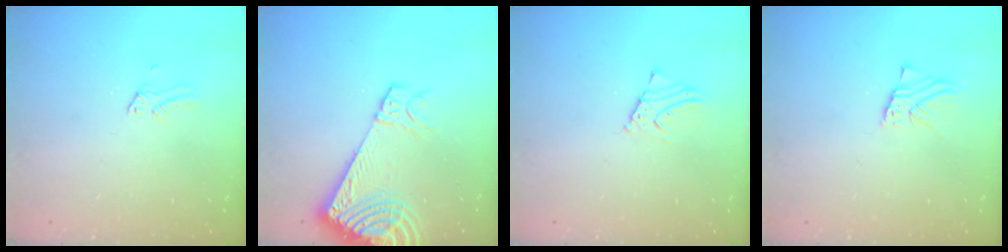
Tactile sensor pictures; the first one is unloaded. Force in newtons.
{"total": 15.1, "press": 15.0, "slide": 1.8}
{"total": 2.5, "press": 2.5, "slide": 0.1}
{"total": 1.5, "press": 1.5, "slide": 0.1}